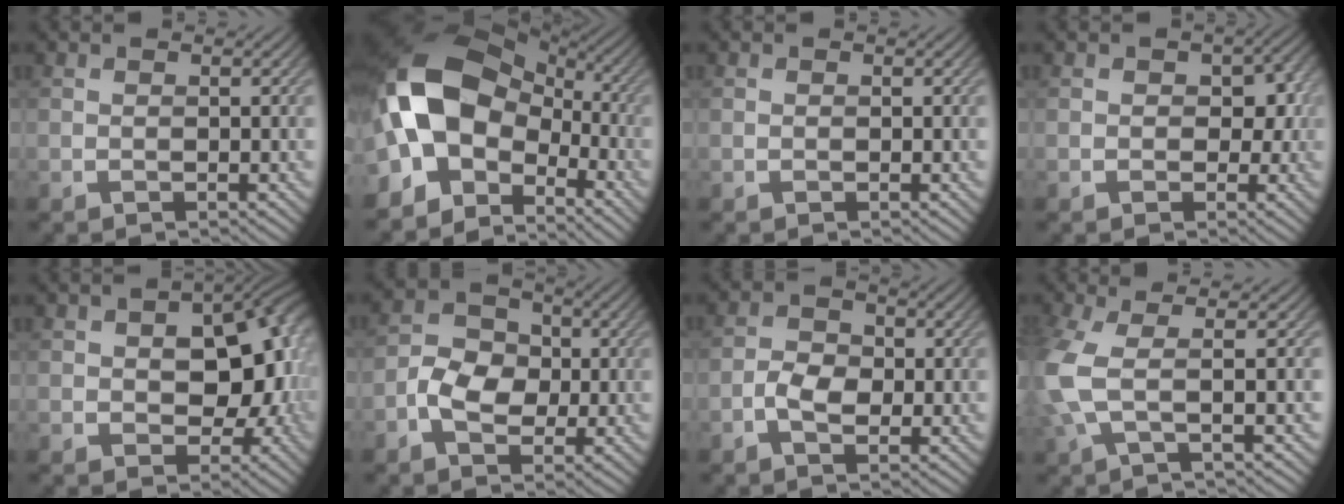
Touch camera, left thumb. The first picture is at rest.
{"total": 15.5, "force": [-2.2, 10.4, 11.4], "torque": [-0.250, 0.004, -0.061]}
{"total": 0.0}
{"total": 3.3, "force": [0.0, 2.6, 1.9], "torque": [-0.023, -0.001, -0.003]}
{"total": 12.9, "force": [0.2, 8.2, 9.9], "torque": [-0.104, 0.005, 0.006]}
{"total": 5.8, "force": [-1.2, 4.3, 3.6], "torque": [-0.070, 0.006, -0.031]}
{"total": 3.5, "force": [-1.0, 2.3, 2.4], "torque": [-0.050, 0.005, -0.025]}
{"total": 5.8, "force": [0.1, 1.5, 5.6], "torque": [-0.130, 0.003, -0.009]}